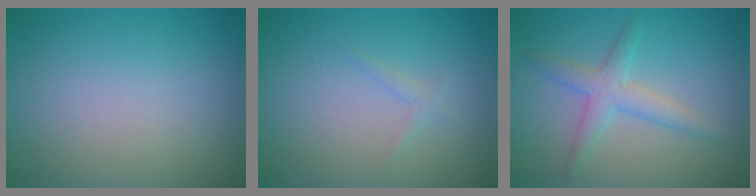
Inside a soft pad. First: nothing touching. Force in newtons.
{"total": 0.8, "press": 0.8, "slide": 0.0}
{"total": 3.0, "press": 3.0, "slide": 0.2}